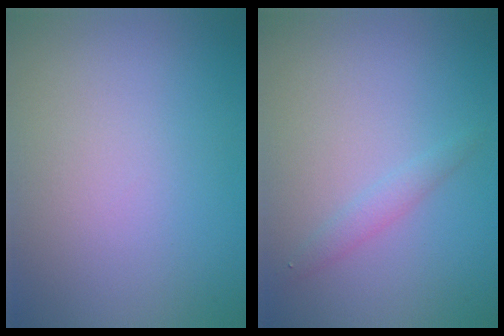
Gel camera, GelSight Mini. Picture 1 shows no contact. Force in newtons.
{"total": 1.3, "press": 1.3, "slide": 0.0}